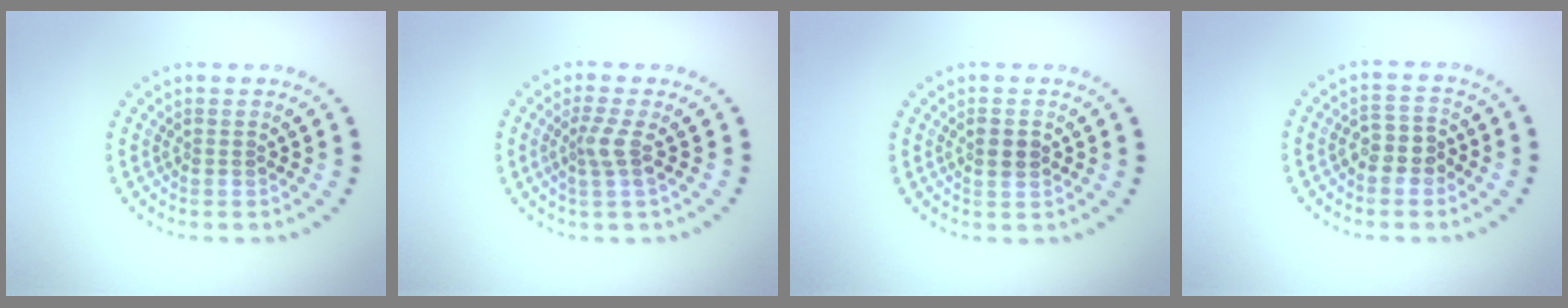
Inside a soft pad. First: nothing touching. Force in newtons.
{"total": 2.0, "press": 1.3, "slide": 1.5}
{"total": 1.6, "press": 1.6, "slide": 0.2}
{"total": 2.6, "press": 2.4, "slide": 1.0}